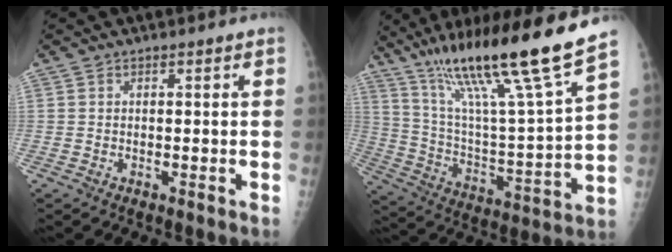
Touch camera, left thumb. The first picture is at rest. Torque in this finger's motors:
{"motor_torque": [1.14, -0.53, 1.42, -1.35, 0.34]}